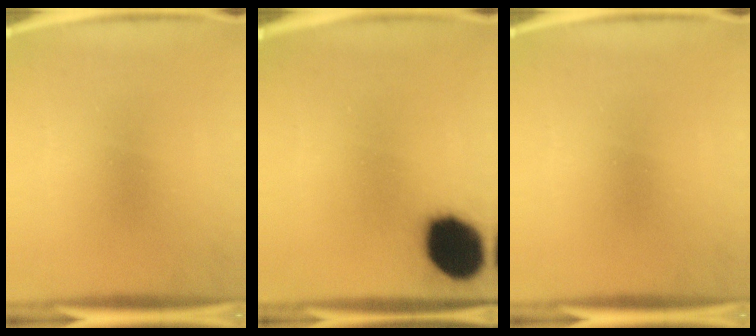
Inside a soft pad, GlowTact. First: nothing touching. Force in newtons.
{"total": 17.4}
{"total": 0.0}